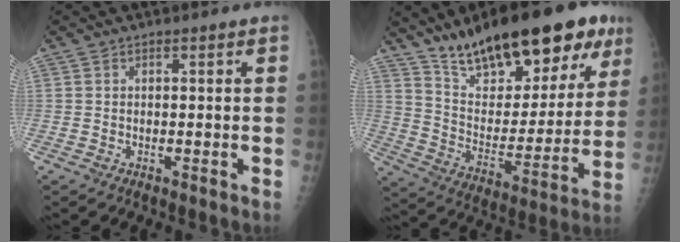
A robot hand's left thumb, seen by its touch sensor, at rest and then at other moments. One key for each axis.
{"total": 27.0, "fx": 17.4, "fy": 10.0, "fz": 18.0, "tx": -0.234, "ty": -0.052, "tz": 0.279}